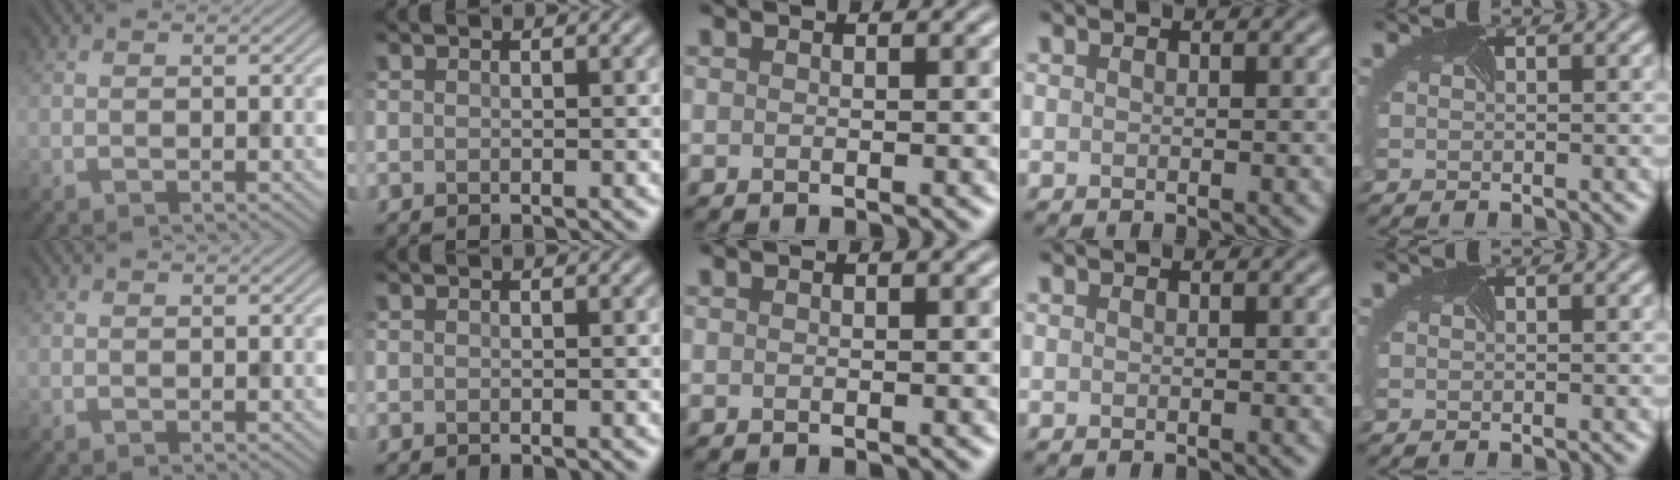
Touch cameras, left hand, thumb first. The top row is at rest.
{}